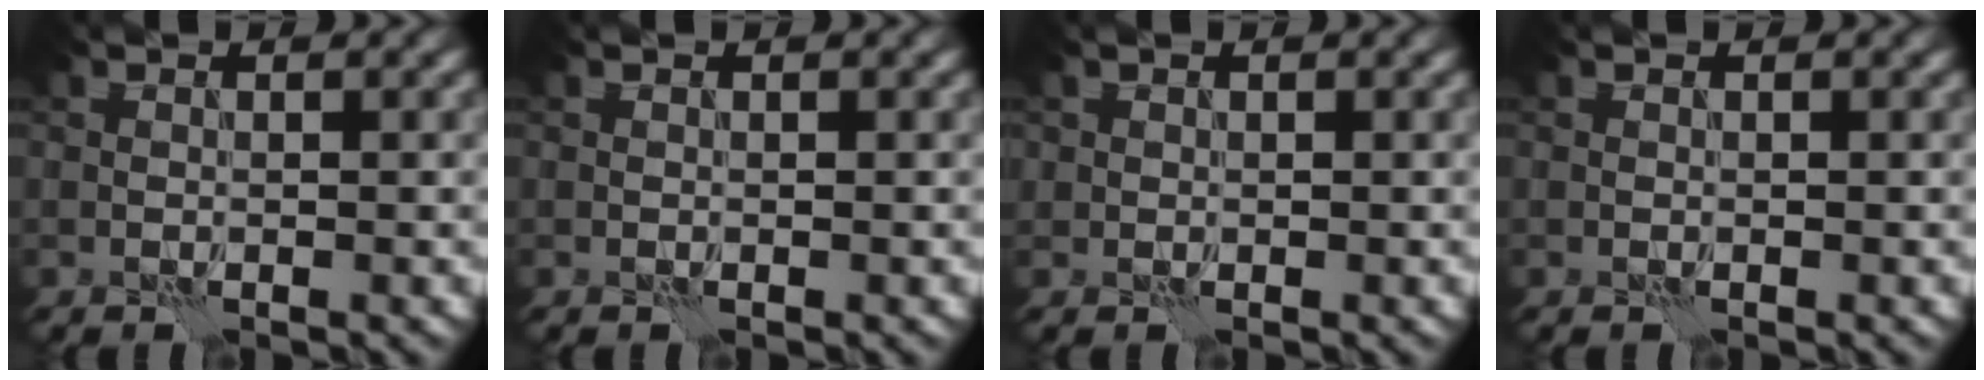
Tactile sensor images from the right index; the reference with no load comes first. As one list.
[{"total": 0.0}, {"total": 0.6, "force": [0.3, 0.5, 0.0], "torque": [0.006, 0.001, 0.004]}, {"total": 0.0}]